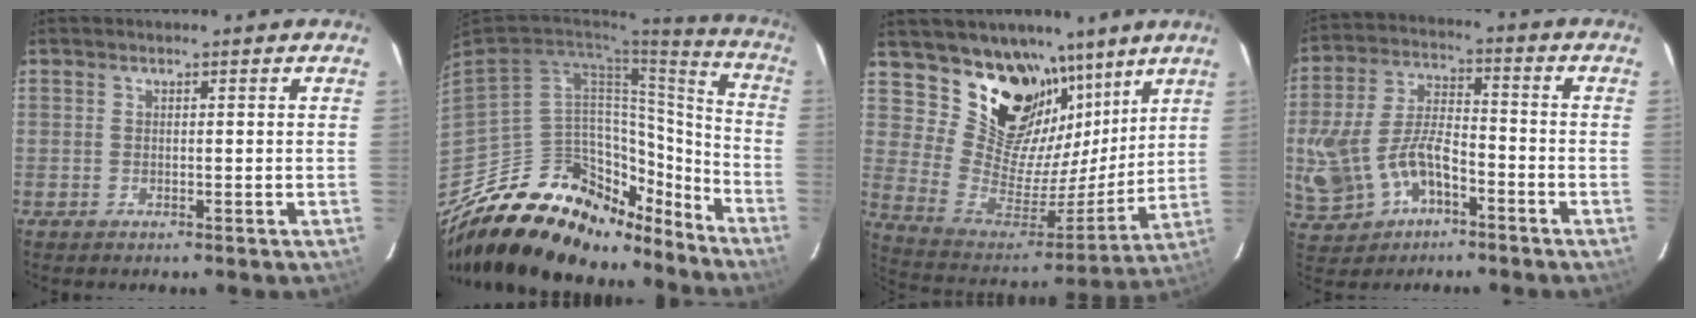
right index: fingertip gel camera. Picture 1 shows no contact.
{"total": 31.5, "force": [-23.7, 15.1, 14.2], "torque": [-0.257, 0.049, -0.349]}
{"total": 19.7, "force": [13.4, 11.8, 8.1], "torque": [-0.156, -0.018, 0.255]}
{"total": 14.1, "force": [-5.2, 8.4, 10.0], "torque": [-0.226, 0.008, -0.080]}